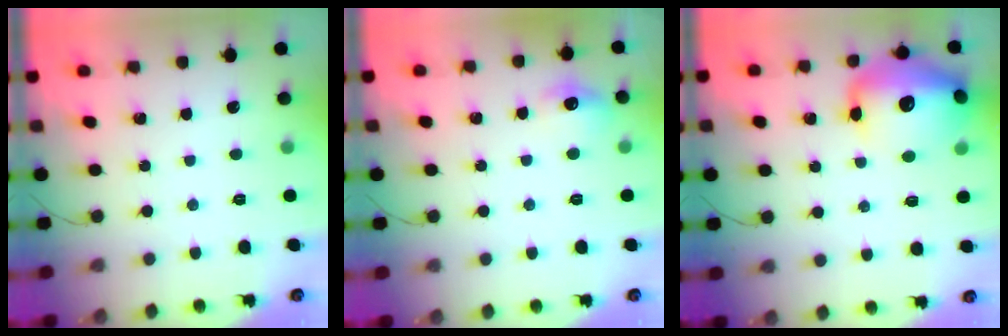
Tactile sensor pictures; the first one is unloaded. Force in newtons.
{"total": 7.3, "press": 7.3, "slide": 0.7}
{"total": 17.9, "press": 17.5, "slide": 3.4}